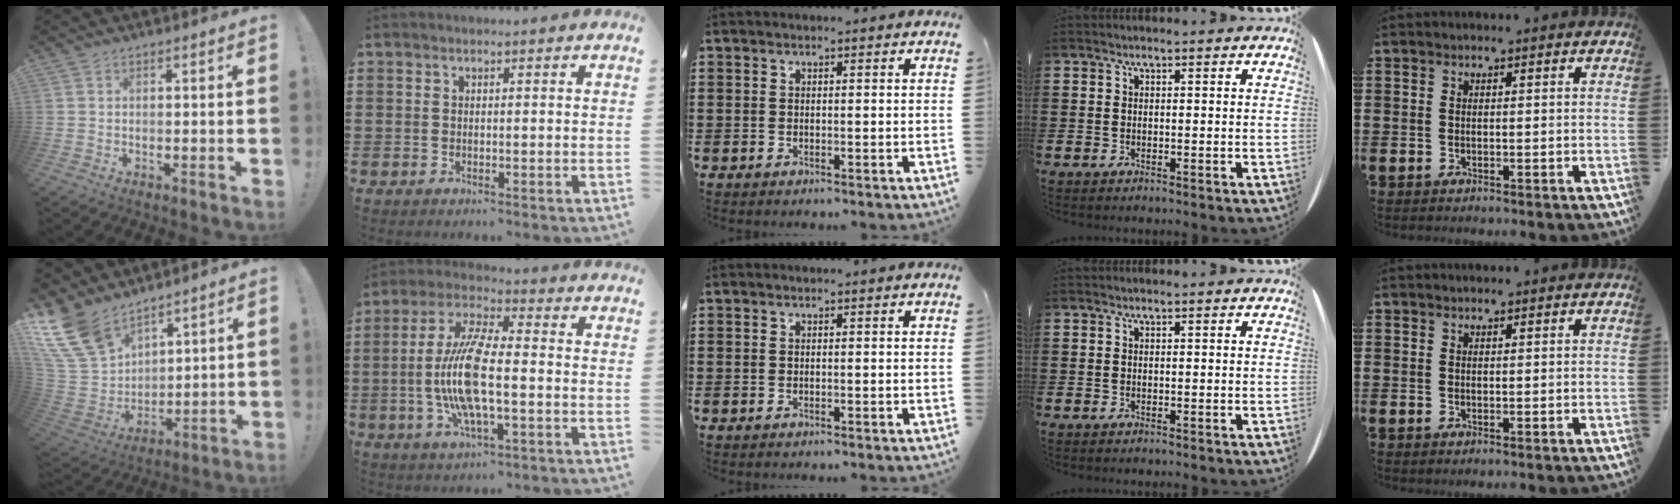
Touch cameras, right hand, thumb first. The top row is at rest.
{"thumb": {"total": 17.3, "force": [12.4, 9.3, 7.6], "torque": [-0.169, -0.086, 0.240]}, "index": {"total": 11.9, "force": [-1.9, 3.6, 11.2], "torque": [-0.242, -0.012, -0.039]}}